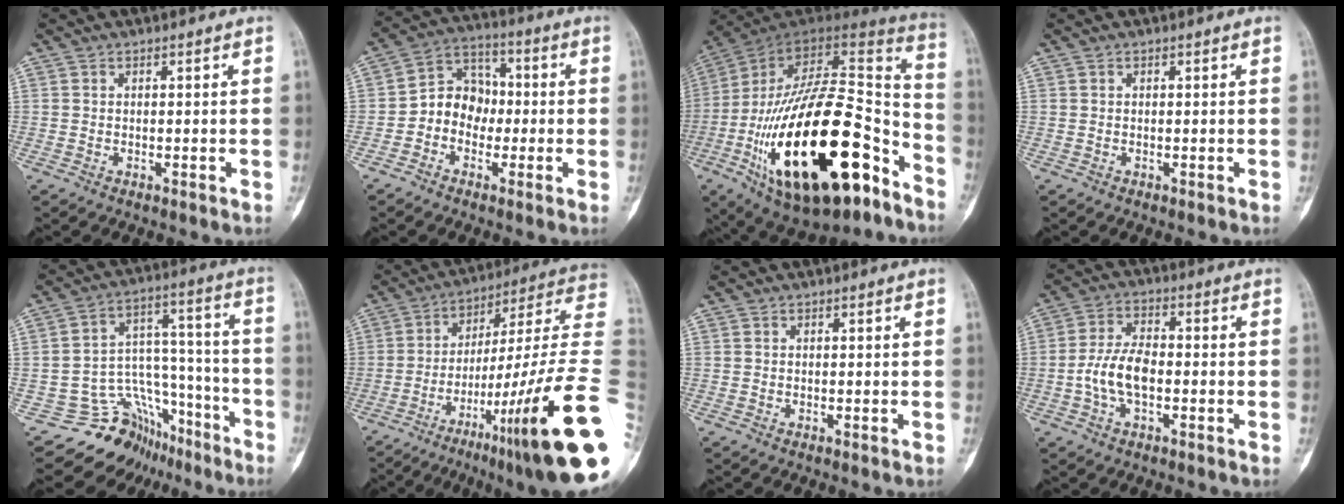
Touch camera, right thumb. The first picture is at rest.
{"total": 8.9, "force": [-1.5, 7.4, 4.6], "torque": [-0.040, 0.038, -0.042]}
{"total": 37.7, "force": [-15.7, 16.8, 29.9], "torque": [-0.506, 0.050, -0.242]}
{"total": 0.0}
{"total": 13.3, "force": [-10.4, 8.2, 1.2], "torque": [0.015, 0.144, -0.166]}
{"total": 30.0, "force": [-10.2, 4.8, 27.9], "torque": [-0.339, 0.054, -0.152]}
{"total": 0.0}
{"total": 8.0, "force": [-1.6, 4.2, 6.6], "torque": [-0.139, 0.023, -0.033]}